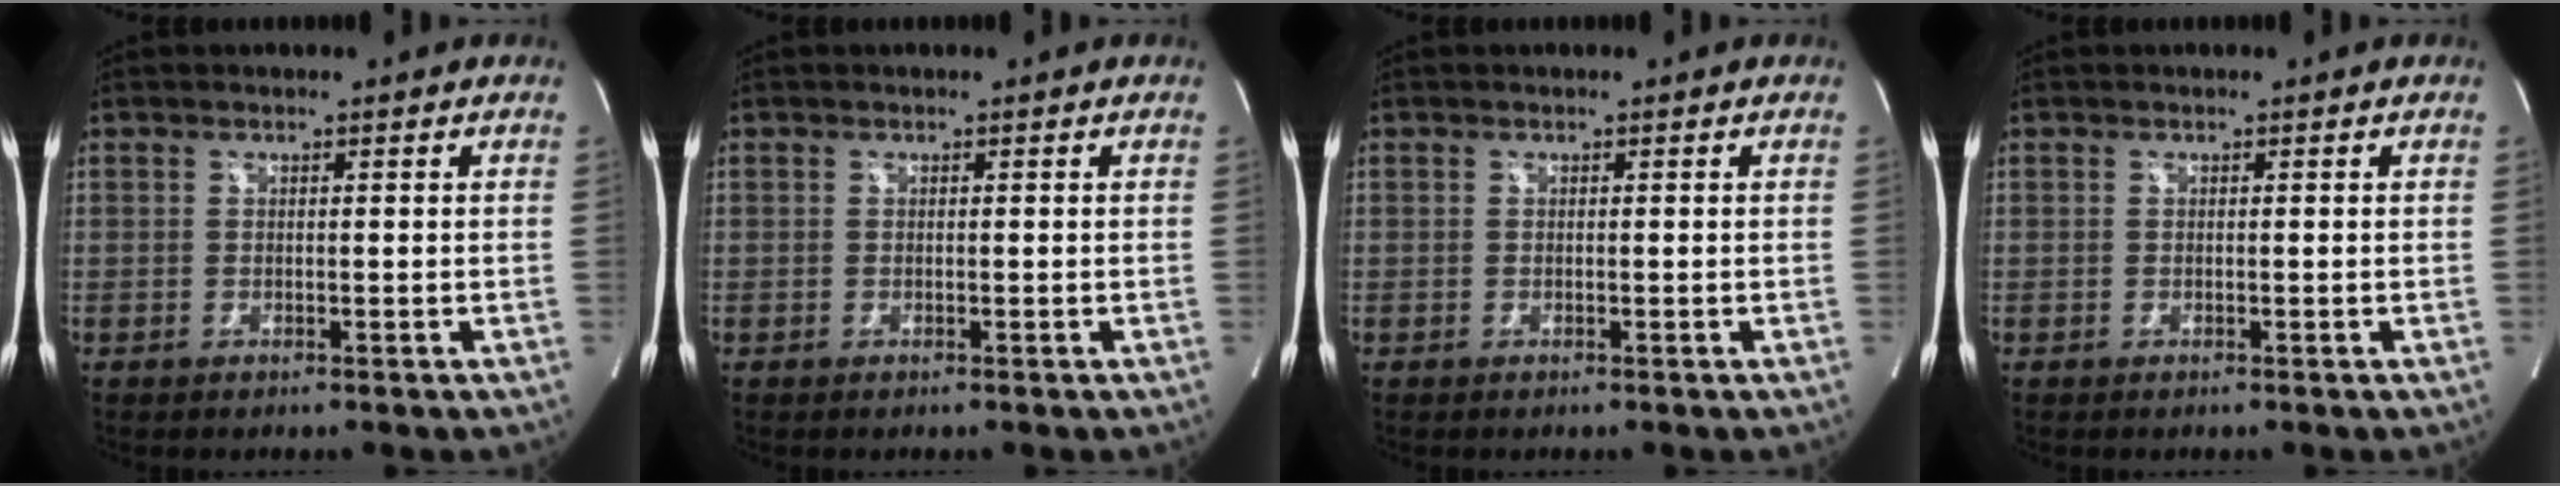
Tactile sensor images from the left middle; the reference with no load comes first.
{"total": 0.0}
{"total": 0.0}
{"total": 0.0}